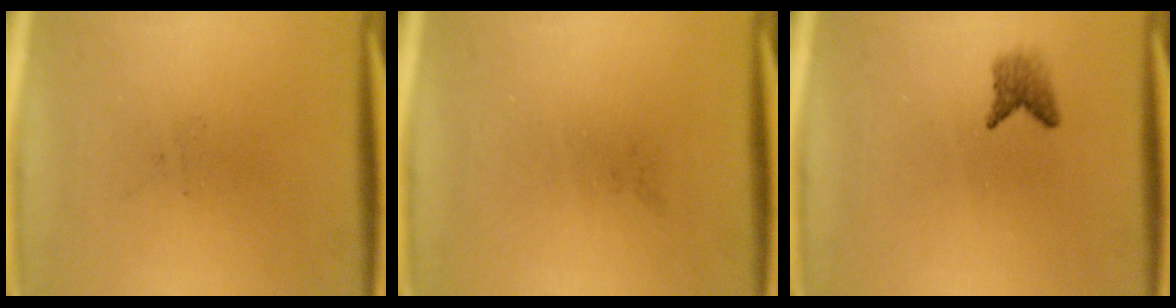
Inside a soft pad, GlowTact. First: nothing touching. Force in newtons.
{"total": 0.0}
{"total": 1.9}